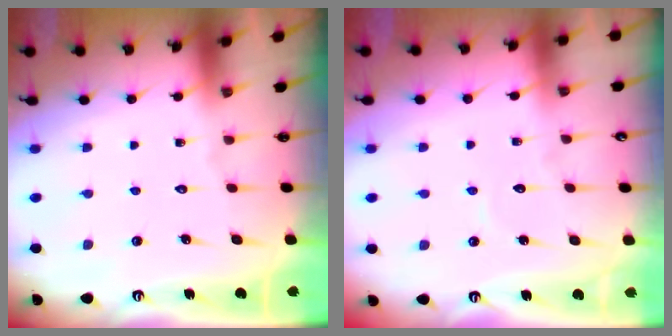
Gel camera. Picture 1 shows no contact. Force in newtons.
{"total": 3.5, "press": 3.5, "slide": 0.3}